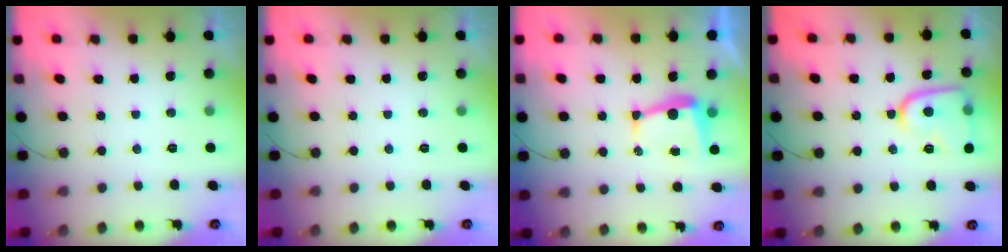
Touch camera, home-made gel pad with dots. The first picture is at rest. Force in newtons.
{"total": 0.0}
{"total": 6.2, "press": 6.1, "slide": 0.6}
{"total": 11.8, "press": 11.7, "slide": 0.7}